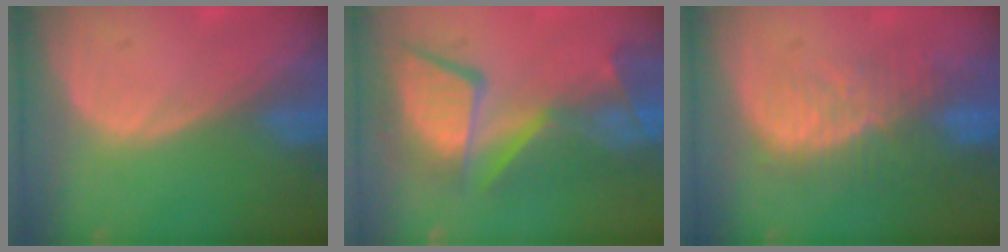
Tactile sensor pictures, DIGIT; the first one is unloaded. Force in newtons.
{"total": 11.8, "press": 10.8, "slide": 4.7}
{"total": 10.1, "press": 8.5, "slide": 5.6}